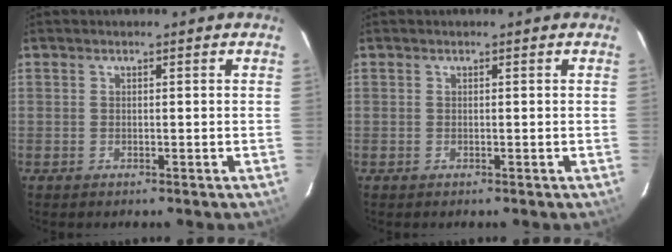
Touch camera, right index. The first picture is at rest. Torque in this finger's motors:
{"motor_torque": [0.00, 0.00, 0.00, 0.00]}